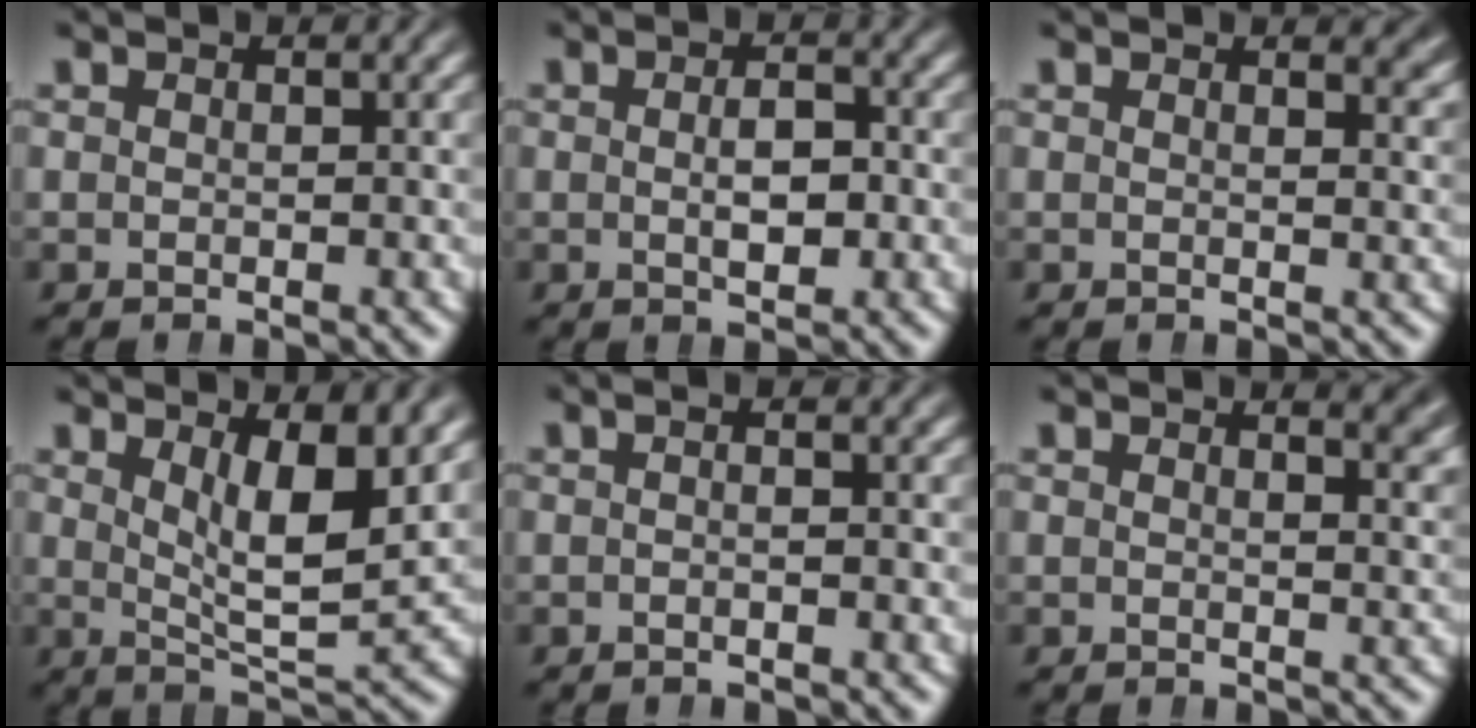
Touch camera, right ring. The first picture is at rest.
{"total": 2.4, "force": [-0.1, 0.8, 2.3], "torque": [-0.022, -0.001, -0.001]}
{"total": 2.2, "force": [1.9, 0.4, 1.2], "torque": [-0.002, -0.002, 0.024]}
{"total": 6.2, "force": [2.2, 1.7, 5.6], "torque": [-0.081, -0.023, 0.045]}
{"total": 1.3, "force": [-0.3, -0.3, 1.2], "torque": [-0.011, 0.012, -0.013]}
{"total": 3.3, "force": [2.4, 0.8, 2.2], "torque": [-0.008, 0.002, 0.030]}